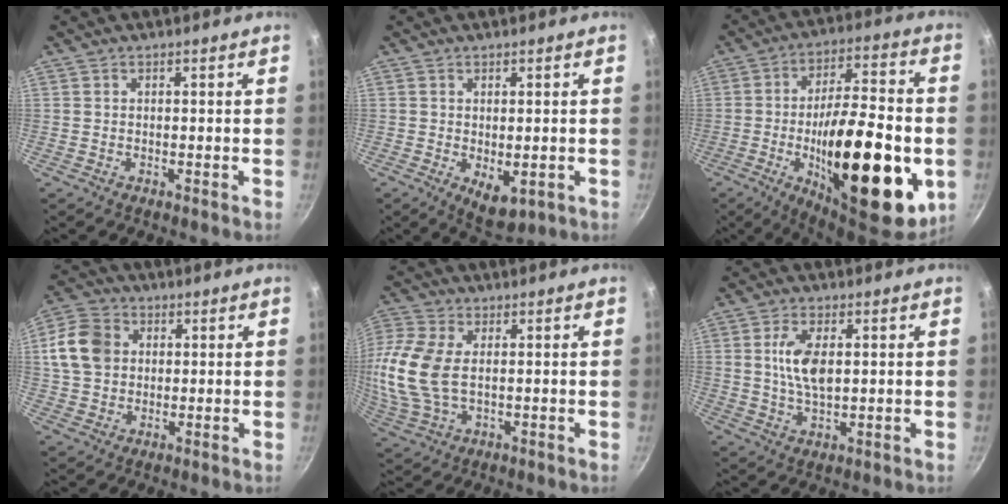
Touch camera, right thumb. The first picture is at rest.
{"total": 5.6, "force": [-1.1, 3.1, 4.6], "torque": [-0.056, -0.012, -0.004]}
{"total": 29.1, "force": [-7.0, 11.2, 25.9], "torque": [-0.360, 0.019, -0.100]}
{"total": 10.6, "force": [1.9, 8.6, 5.8], "torque": [-0.090, 0.008, 0.022]}
{"total": 14.5, "force": [1.0, 8.6, 11.5], "torque": [-0.259, 0.005, 0.018]}
{"total": 8.0, "force": [1.3, 4.0, 6.8], "torque": [-0.127, -0.004, 0.026]}